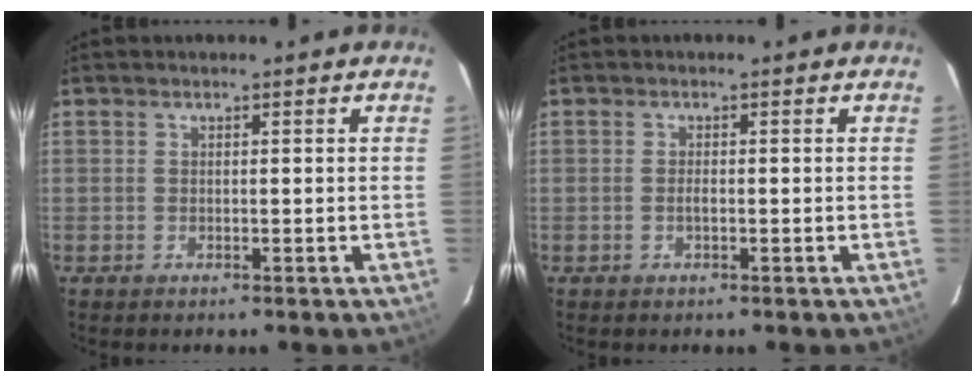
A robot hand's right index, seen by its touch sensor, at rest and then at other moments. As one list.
[{"total": 0.9, "force": [-0.3, 0.3, 0.8], "torque": [-0.017, -0.001, -0.006]}]